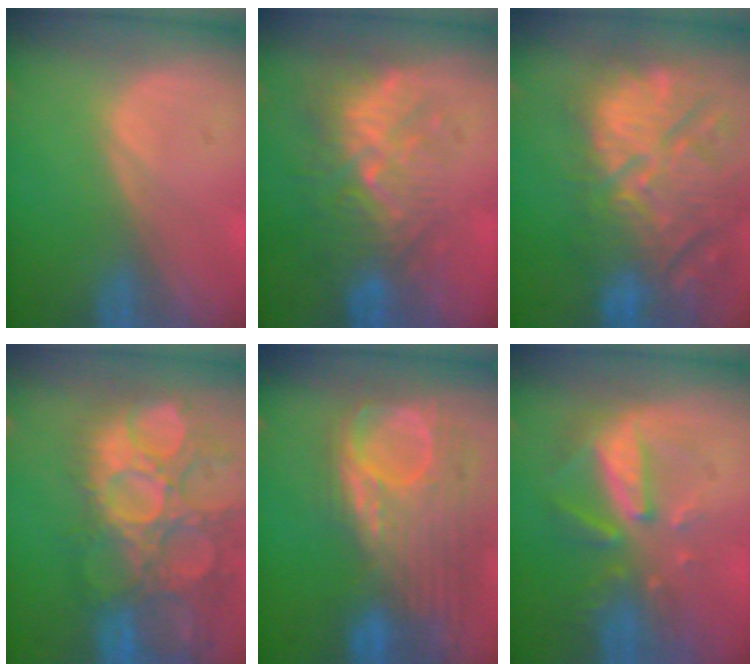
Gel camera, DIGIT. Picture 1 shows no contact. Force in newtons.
{"total": 9.3, "press": 8.6, "slide": 3.5}
{"total": 14.6, "press": 12.8, "slide": 7.1}
{"total": 15.1, "press": 12.6, "slide": 8.4}
{"total": 12.0, "press": 10.4, "slide": 6.0}
{"total": 8.0, "press": 7.3, "slide": 3.3}